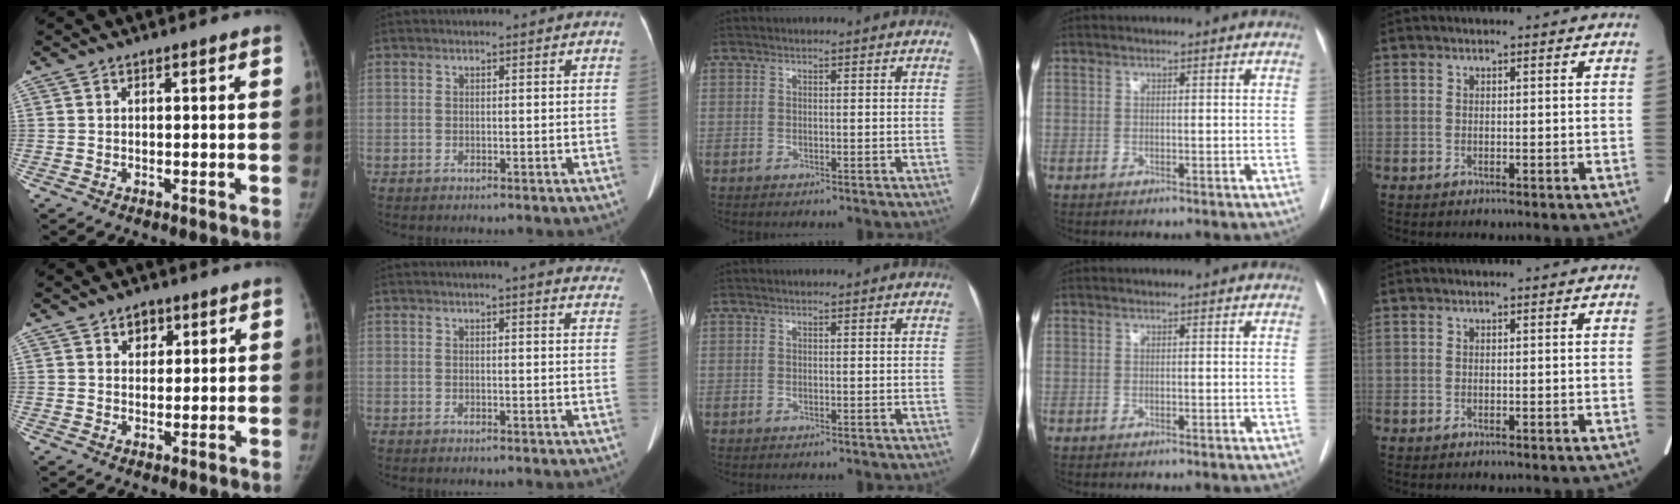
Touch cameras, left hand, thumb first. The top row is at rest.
{"thumb": {"total": 3.6, "force": [1.9, 2.6, 1.5], "torque": [0.001, -0.008, 0.027]}, "index": {"total": 13.3, "force": [12.2, 1.7, 5.0], "torque": [-0.039, -0.017, 0.117]}}